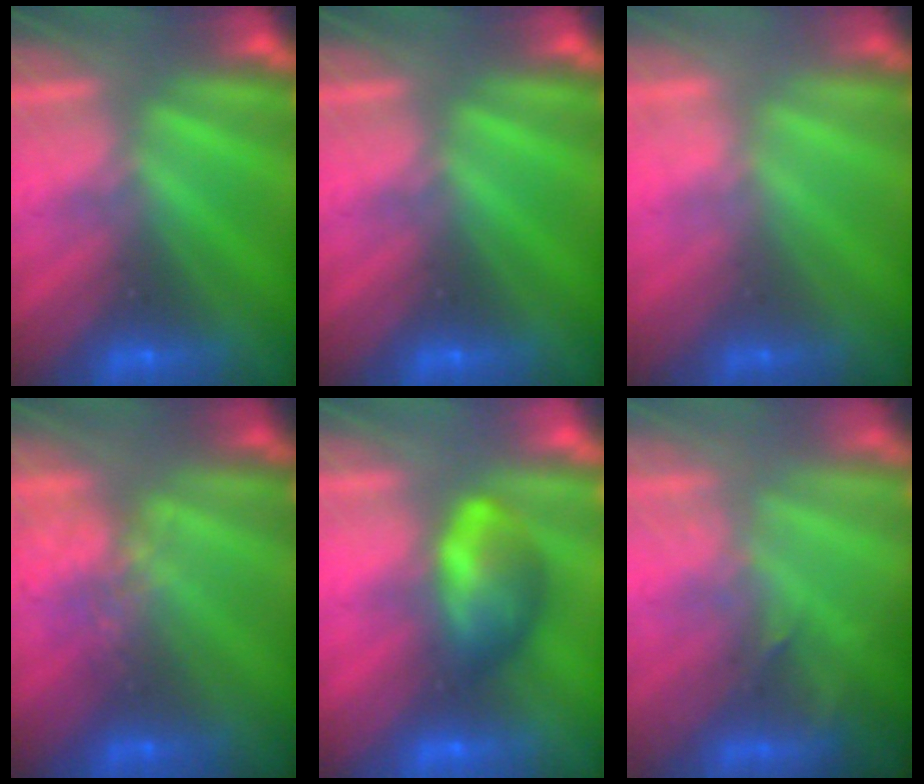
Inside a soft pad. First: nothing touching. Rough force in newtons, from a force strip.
{"total": 0.0}
{"total": 2.4}
{"total": 4.6}
{"total": 7.5}
{"total": 2.9}